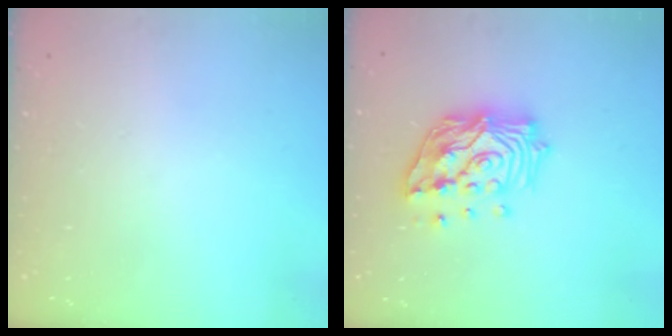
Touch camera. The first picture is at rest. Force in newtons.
{"total": 18.1, "press": 17.9, "slide": 2.6}